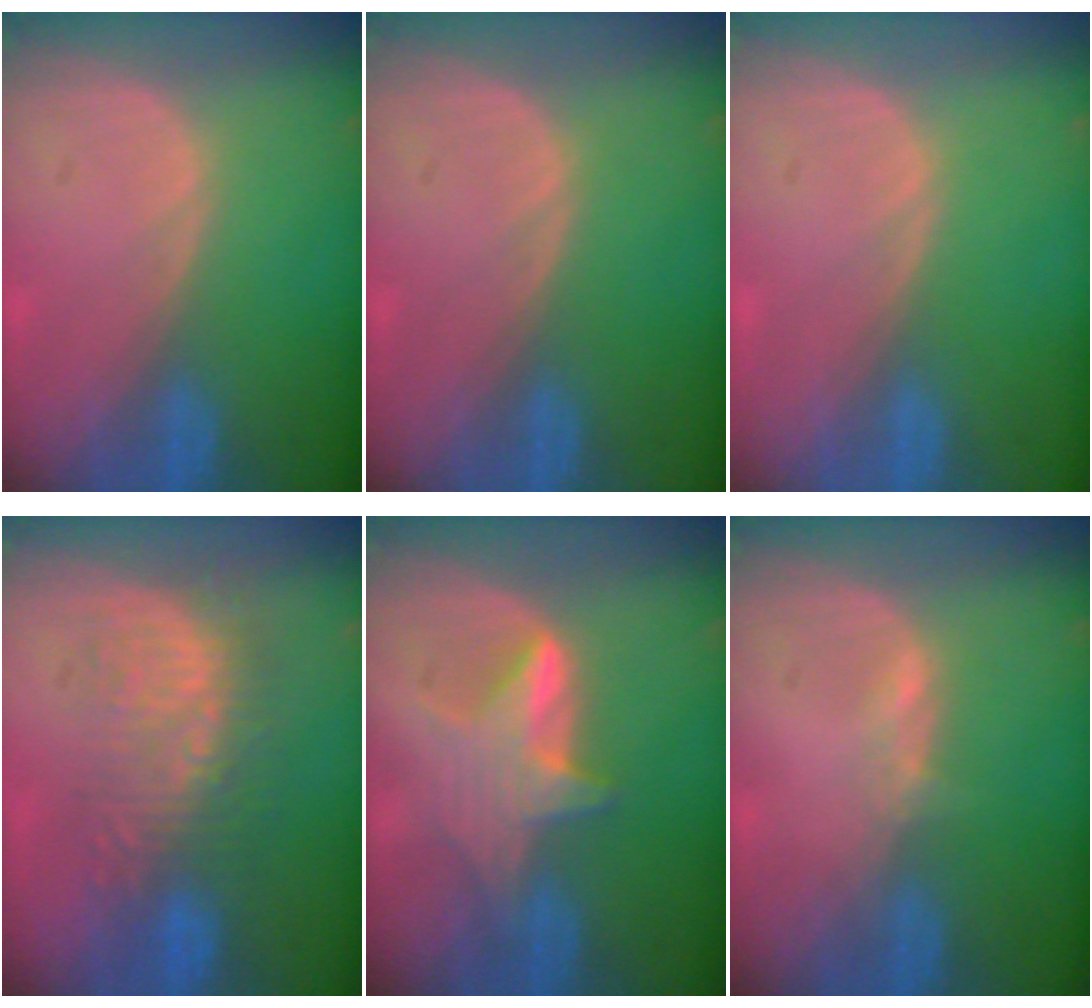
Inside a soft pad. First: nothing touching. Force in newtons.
{"total": 0.0}
{"total": 0.0}
{"total": 9.0, "press": 8.6, "slide": 2.5}
{"total": 6.0, "press": 5.8, "slide": 1.4}
{"total": 1.1, "press": 1.1, "slide": 0.3}